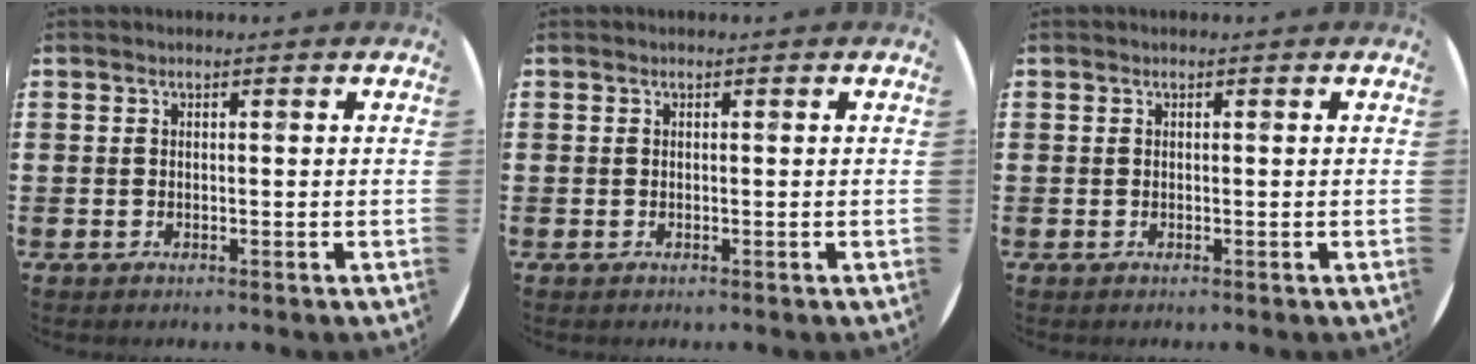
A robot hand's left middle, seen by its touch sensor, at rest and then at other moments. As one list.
[{"total": 0.0}, {"total": 0.0}]